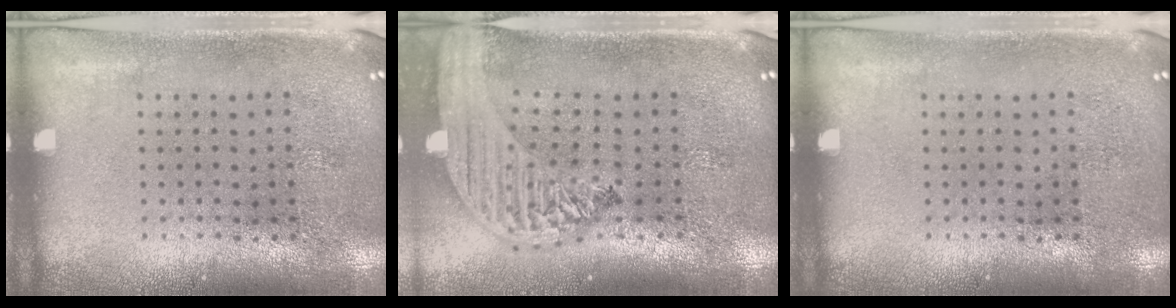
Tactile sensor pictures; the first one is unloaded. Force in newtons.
{"total": 2.6, "press": 2.1, "slide": 1.6}
{"total": 0.0}